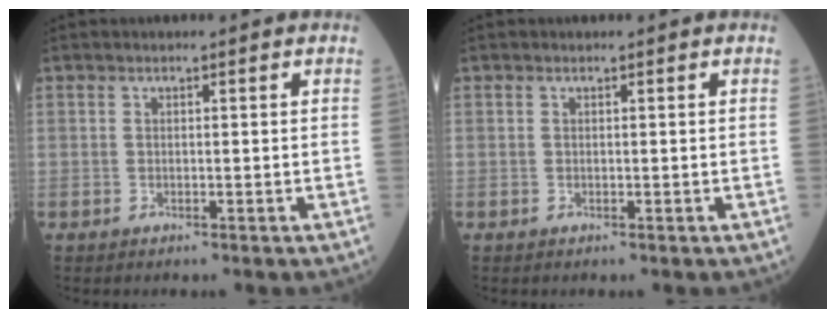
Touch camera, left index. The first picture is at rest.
{"total": 0.0}